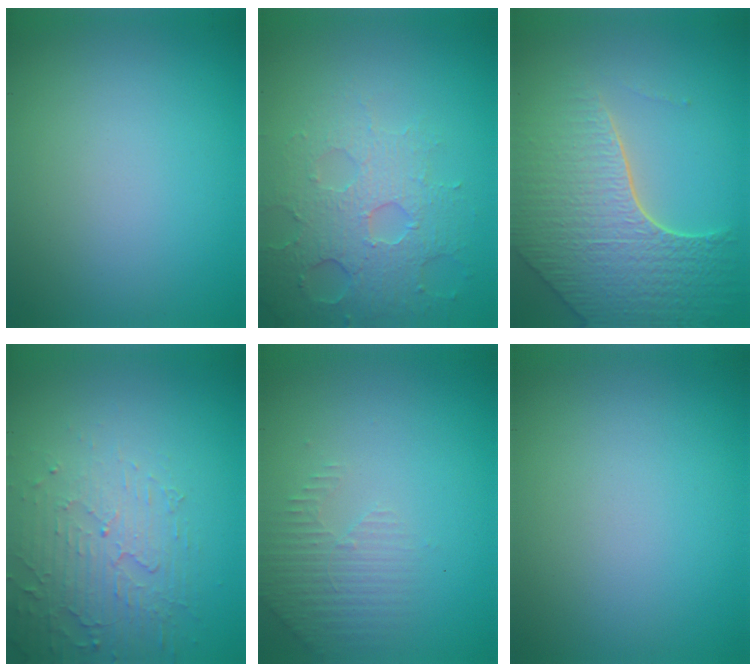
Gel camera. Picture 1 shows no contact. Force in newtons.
{"total": 4.2, "press": 4.1, "slide": 0.9}
{"total": 8.0, "press": 5.7, "slide": 5.7}
{"total": 5.0, "press": 3.3, "slide": 3.8}
{"total": 2.3, "press": 2.2, "slide": 0.6}
{"total": 0.0}